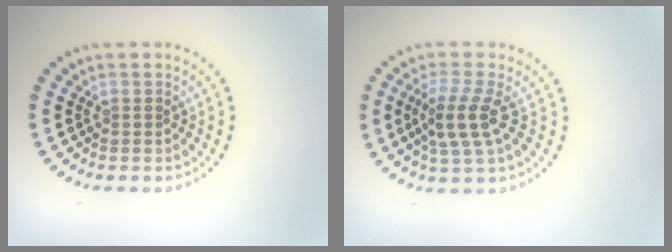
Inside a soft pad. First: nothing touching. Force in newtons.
{"total": 3.5, "press": 3.0, "slide": 1.7}